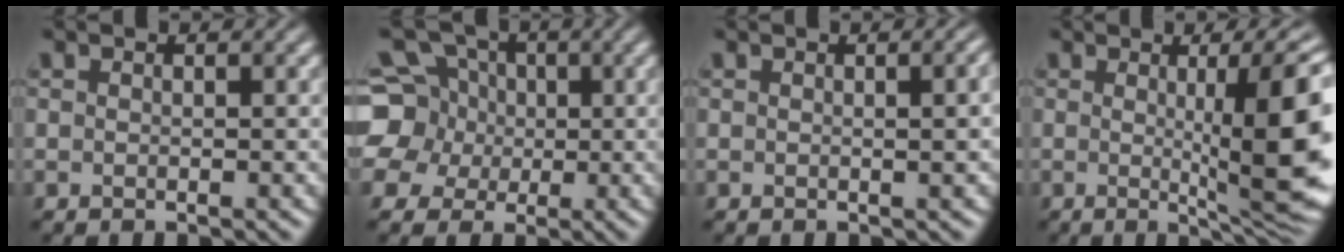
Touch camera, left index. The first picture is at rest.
{"total": 10.6, "force": [1.8, 9.6, 4.4], "torque": [-0.116, 0.036, 0.007]}
{"total": 2.7, "force": [0.2, 0.9, 2.5], "torque": [-0.016, 0.008, 0.001]}
{"total": 12.1, "force": [0.4, 2.9, 11.8], "torque": [-0.134, -0.004, 0.014]}